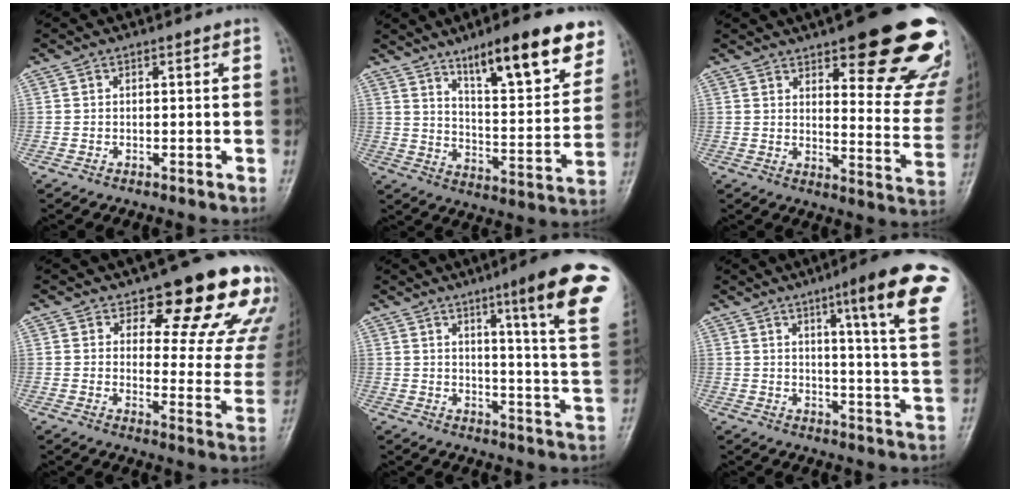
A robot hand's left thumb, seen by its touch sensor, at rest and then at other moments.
{"total": 17.9, "force": [11.5, 4.8, 12.9], "torque": [-0.146, -0.058, 0.179]}
{"total": 24.2, "force": [14.8, 7.3, 17.6], "torque": [-0.179, -0.069, 0.184]}
{"total": 17.1, "force": [13.2, 6.1, 8.9], "torque": [-0.050, -0.086, 0.149]}
{"total": 17.6, "force": [9.3, 0.9, 14.9], "torque": [-0.177, -0.048, 0.113]}
{"total": 17.6, "force": [9.1, 1.2, 15.0], "torque": [-0.180, -0.041, 0.109]}